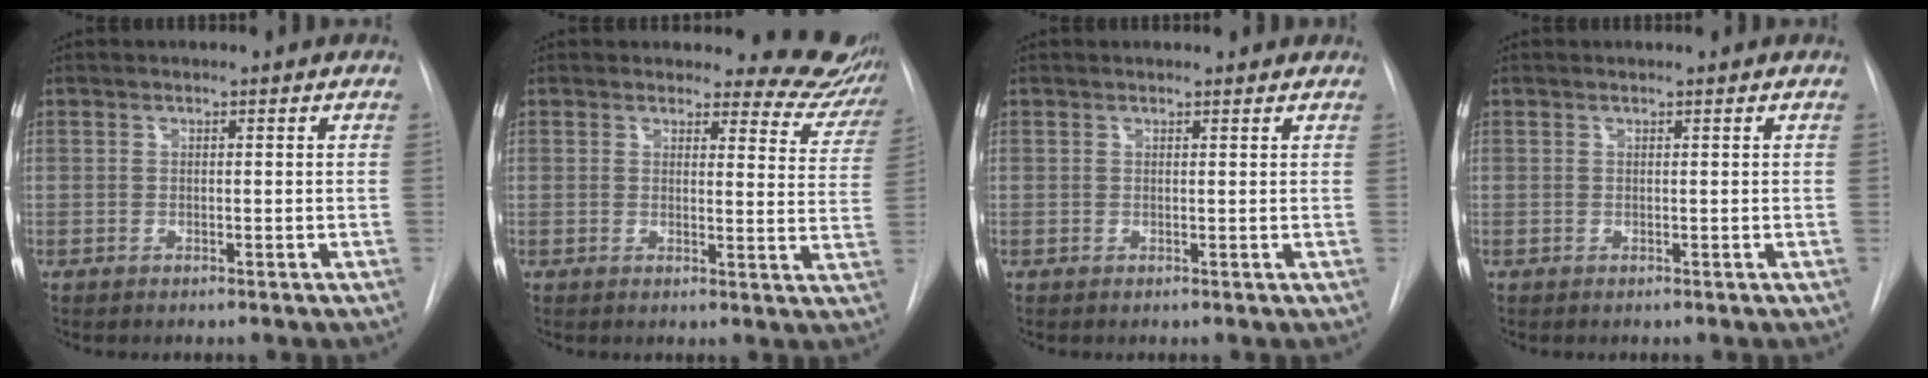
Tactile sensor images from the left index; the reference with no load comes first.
{"total": 9.5, "force": [9.0, 2.8, 0.1], "torque": [0.035, -0.067, 0.062]}
{"total": 2.3, "force": [2.1, 0.8, 0.5], "torque": [-0.010, 0.012, 0.015]}
{"total": 0.0}